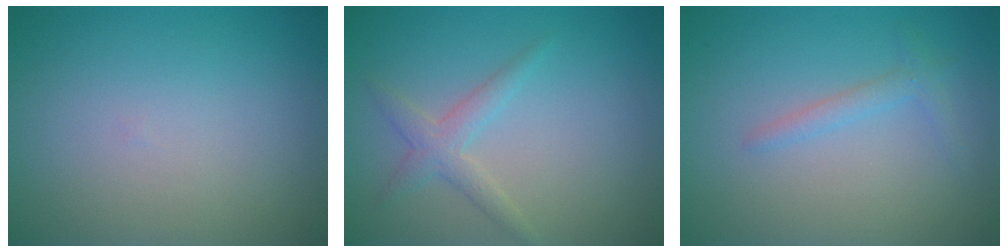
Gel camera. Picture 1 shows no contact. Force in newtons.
{"total": 2.1, "press": 2.1, "slide": 0.1}
{"total": 1.4, "press": 1.4, "slide": 0.1}